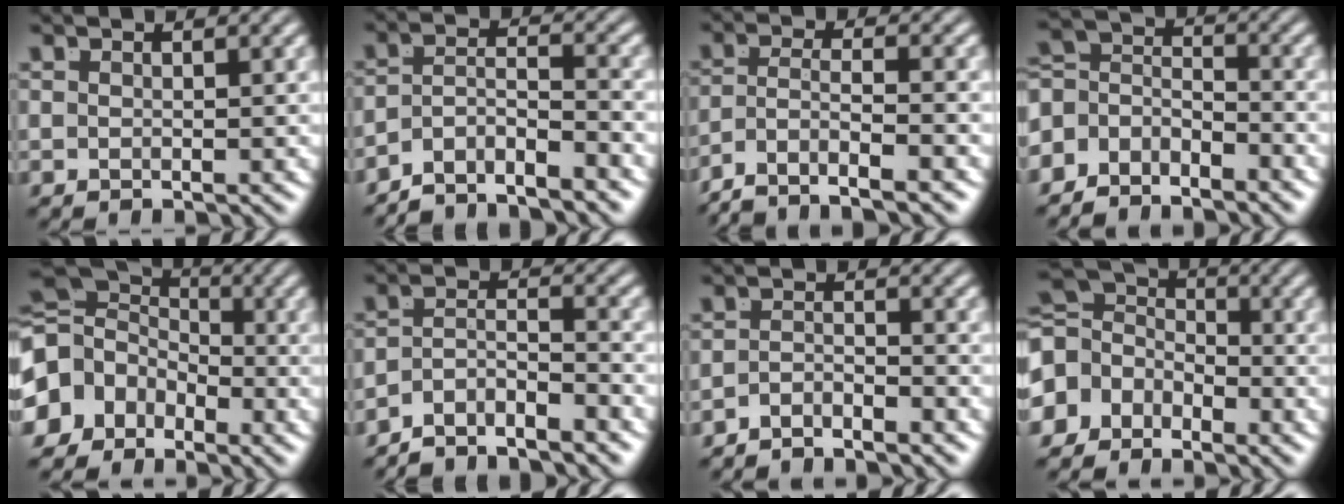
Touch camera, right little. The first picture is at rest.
{"total": 5.8, "force": [-4.2, 3.4, 2.2], "torque": [-0.042, -0.018, -0.077]}
{"total": 7.2, "force": [-5.1, 3.8, 3.5], "torque": [-0.080, -0.033, -0.077]}
{"total": 6.8, "force": [-0.9, 5.8, 3.5], "torque": [-0.068, -0.015, -0.027]}
{"total": 10.7, "force": [-0.9, 9.3, 5.1], "torque": [-0.129, -0.028, -0.018]}
{"total": 5.3, "force": [-3.9, 3.0, 2.1], "torque": [-0.035, -0.015, -0.073]}
{"total": 2.9, "force": [-2.9, -0.1, 0.5], "torque": [0.000, -0.011, -0.048]}
{"total": 9.7, "force": [0.3, 8.3, 4.9], "torque": [-0.116, -0.017, -0.001]}